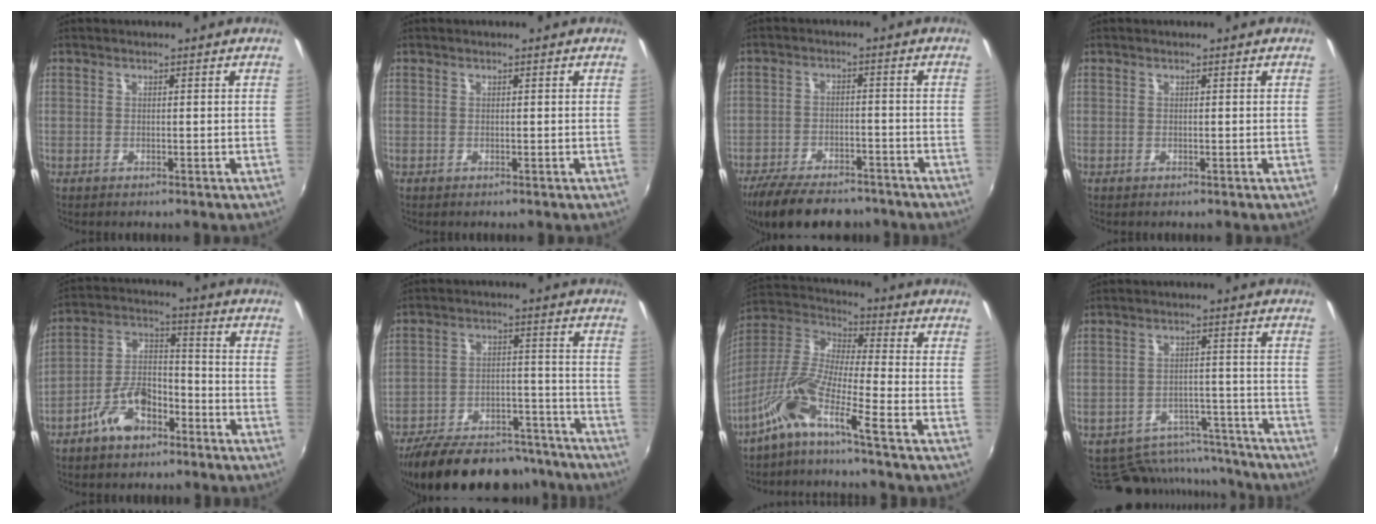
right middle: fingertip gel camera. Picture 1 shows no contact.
{"total": 0.0}
{"total": 14.8, "force": [-11.6, 5.8, 7.0], "torque": [-0.154, -0.018, -0.180]}
{"total": 0.0}
{"total": 9.7, "force": [-6.1, 5.0, 5.7], "torque": [-0.112, 0.020, -0.106]}
{"total": 24.9, "force": [-21.0, 8.8, 10.0], "torque": [-0.197, 0.008, -0.284]}
{"total": 10.0, "force": [-6.4, -0.2, 7.7], "torque": [-0.154, -0.003, -0.133]}
{"total": 13.5, "force": [-11.4, 6.4, 3.4], "torque": [-0.078, 0.027, -0.136]}